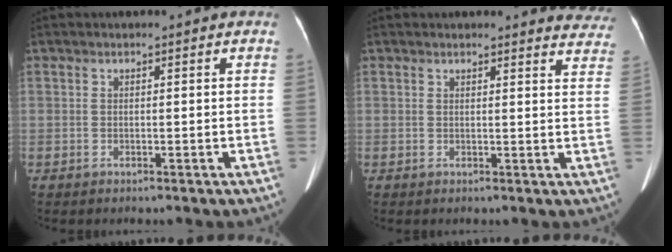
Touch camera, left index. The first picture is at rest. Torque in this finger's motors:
{"motor_torque": [-0.02, -0.42, 0.09, 0.02]}